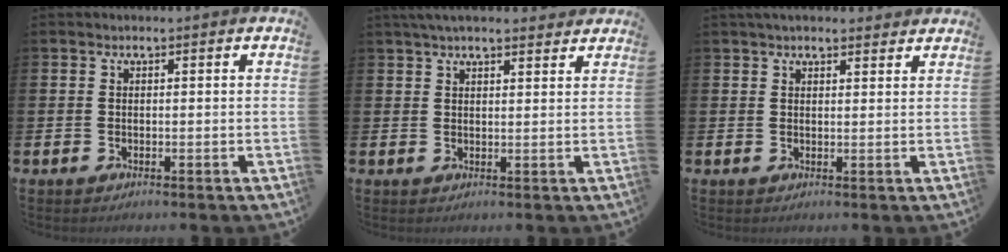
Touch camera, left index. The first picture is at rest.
{"total": 3.6, "force": [3.3, 0.7, 1.3], "torque": [-0.029, -0.007, 0.060]}
{"total": 2.5, "force": [2.3, 0.6, 0.5], "torque": [-0.011, -0.007, 0.042]}